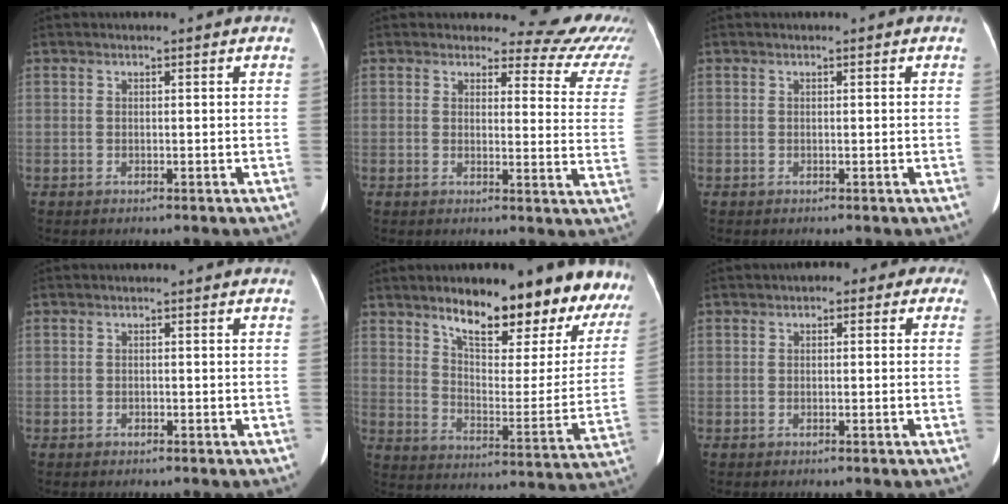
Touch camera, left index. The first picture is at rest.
{"total": 13.8, "force": [13.2, 3.7, 1.2], "torque": [0.032, -0.088, 0.103]}
{"total": 0.0}
{"total": 0.6, "force": [-0.5, 0.3, 0.1], "torque": [-0.002, 0.001, -0.008]}
{"total": 22.0, "force": [17.7, 5.7, 11.7], "torque": [-0.145, -0.028, 0.228]}
{"total": 3.3, "force": [0.8, 2.1, 2.4], "torque": [-0.017, 0.026, -0.005]}